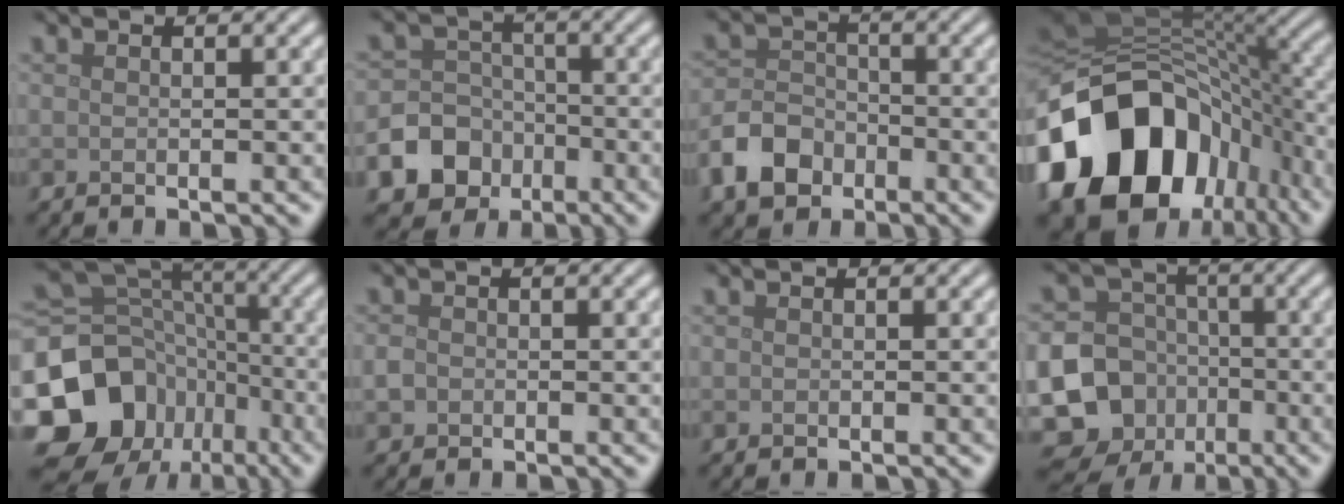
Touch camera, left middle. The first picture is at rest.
{"total": 9.5, "force": [-4.5, 8.1, 1.9], "torque": [-0.032, -0.022, -0.099]}
{"total": 4.7, "force": [-2.6, 3.3, 2.1], "torque": [-0.044, 0.000, -0.056]}
{"total": 18.2, "force": [-6.2, 13.4, 10.7], "torque": [-0.221, -0.026, -0.096]}
{"total": 17.0, "force": [-7.8, 13.4, 6.8], "torque": [-0.184, -0.002, -0.132]}
{"total": 1.1, "force": [-0.3, 1.0, 0.4], "torque": [-0.007, -0.003, -0.011]}
{"total": 0.0}
{"total": 15.4, "force": [-6.1, 13.6, 3.8], "torque": [-0.100, -0.048, -0.121]}